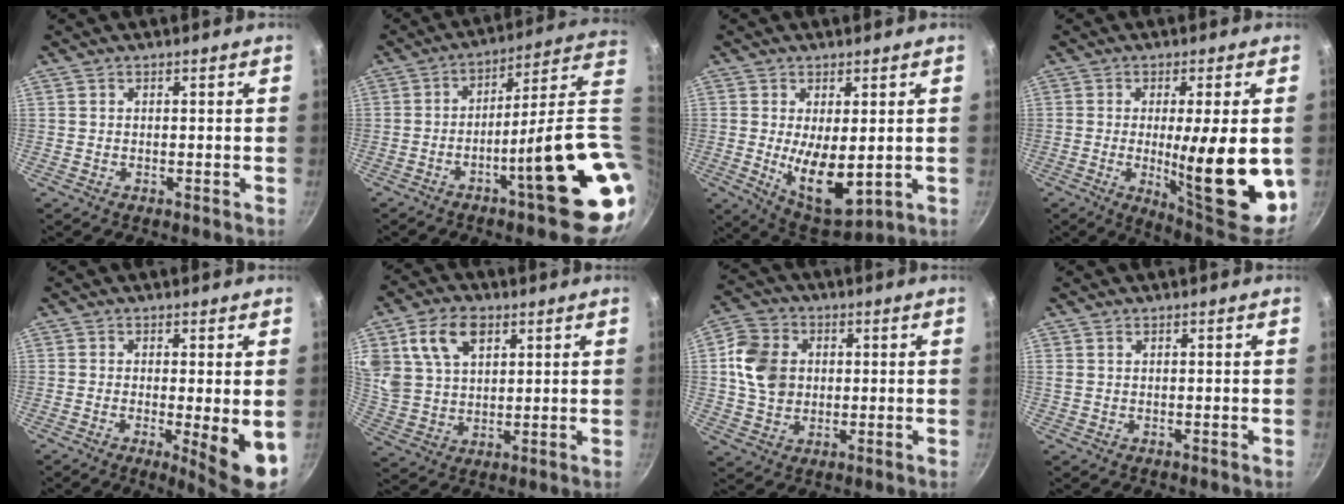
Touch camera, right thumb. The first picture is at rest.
{"total": 22.0, "force": [-4.6, 3.6, 21.2], "torque": [-0.255, 0.014, -0.067]}
{"total": 11.0, "force": [-0.4, 4.8, 9.9], "torque": [-0.144, -0.027, 0.013]}
{"total": 20.1, "force": [-2.2, 4.7, 19.4], "torque": [-0.258, -0.018, -0.020]}
{"total": 7.6, "force": [-1.0, 1.3, 7.5], "torque": [-0.100, -0.015, -0.008]}
{"total": 12.8, "force": [5.5, 8.5, 7.8], "torque": [-0.130, -0.009, 0.108]}
{"total": 10.8, "force": [1.6, 8.8, 6.1], "torque": [-0.088, 0.004, 0.020]}
{"total": 0.7, "force": [0.4, 0.5, 0.3], "torque": [-0.006, 0.001, 0.008]}